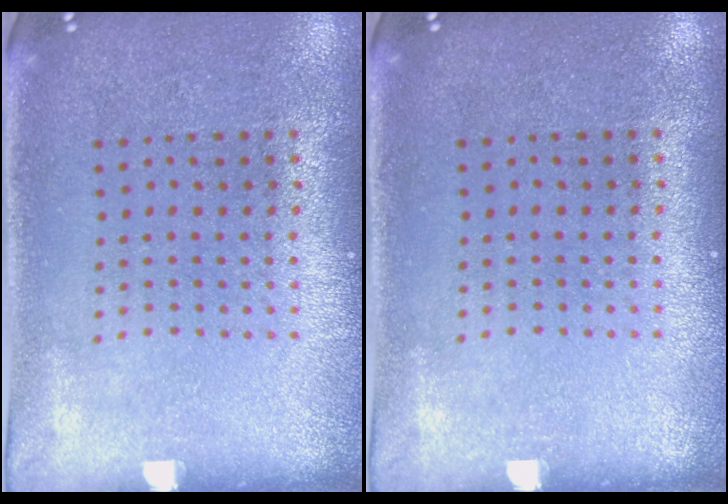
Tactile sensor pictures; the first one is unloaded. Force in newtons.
{"total": 0.0}